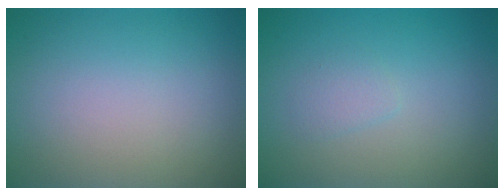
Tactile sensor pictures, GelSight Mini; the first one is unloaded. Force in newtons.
{"total": 1.0, "press": 1.0, "slide": 0.1}